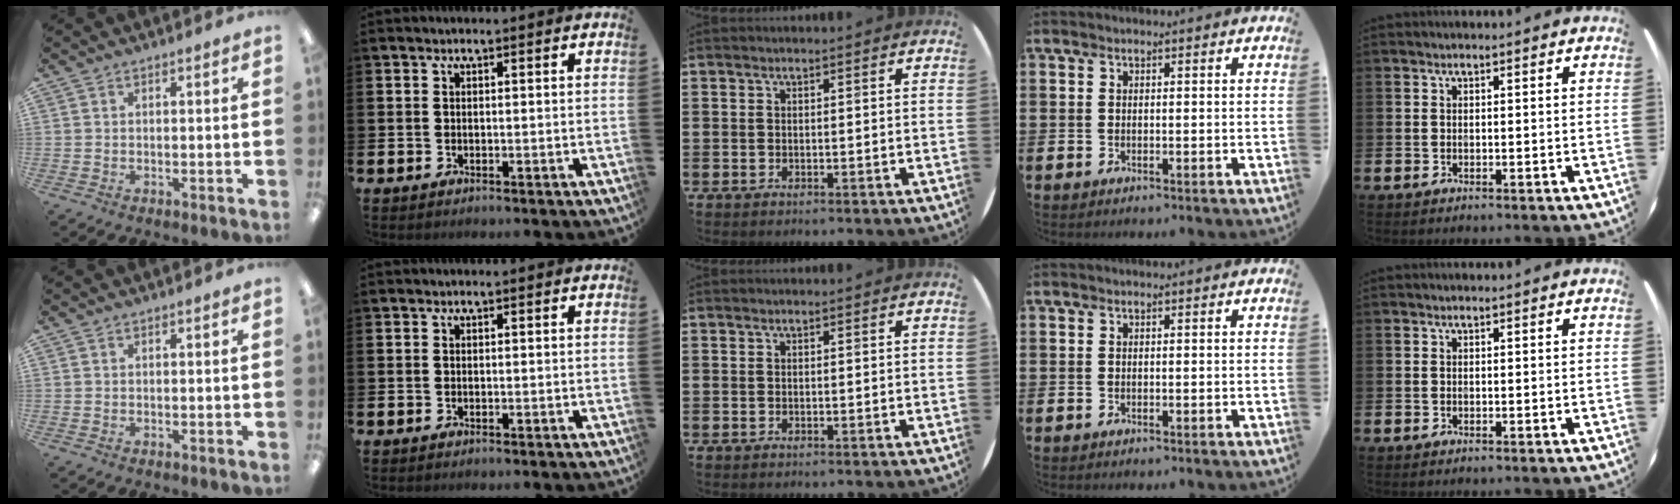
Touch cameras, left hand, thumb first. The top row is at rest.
{}